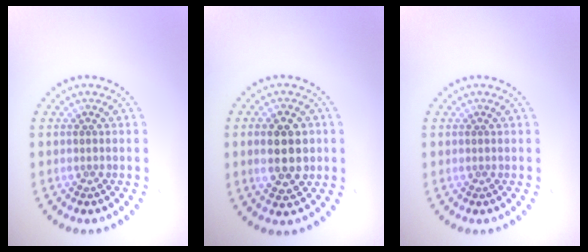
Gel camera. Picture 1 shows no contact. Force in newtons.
{"total": 5.0, "press": 5.0, "slide": 0.3}
{"total": 0.0}